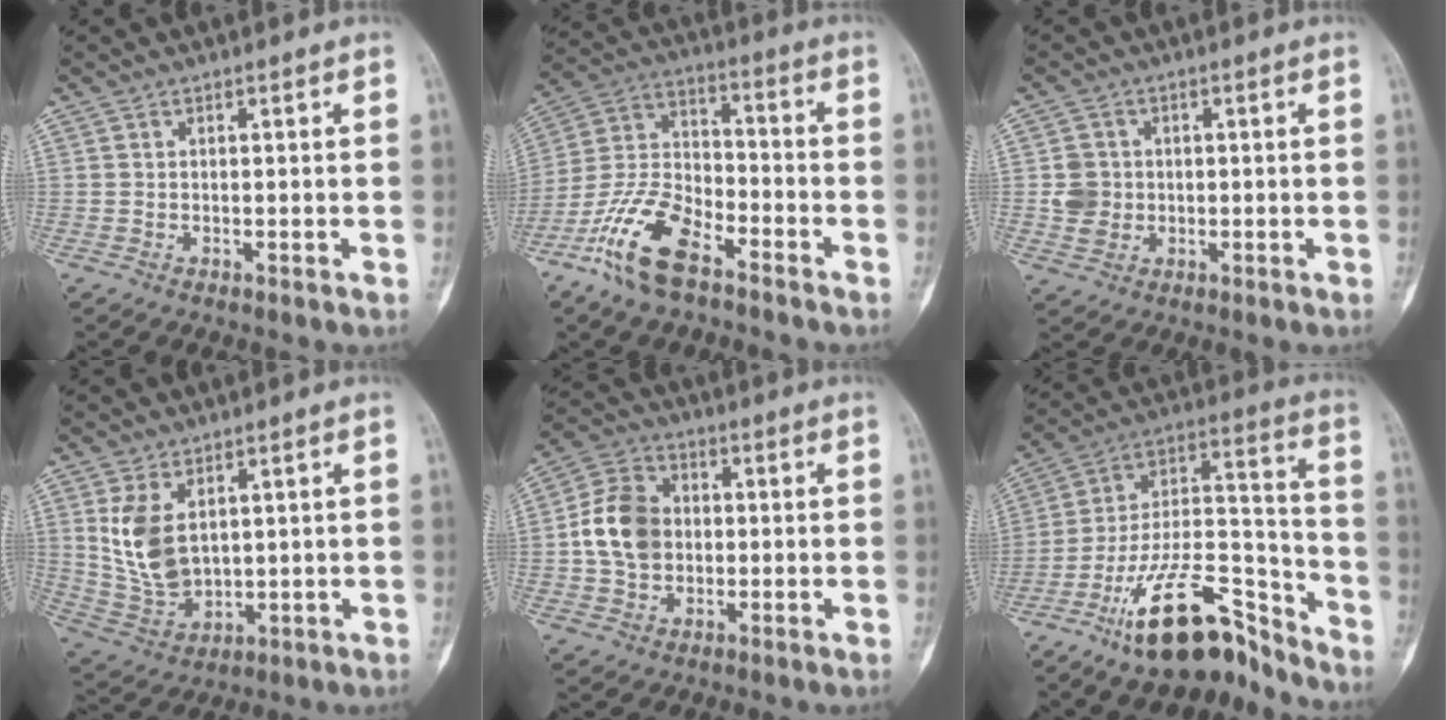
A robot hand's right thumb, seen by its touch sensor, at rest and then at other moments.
{"total": 14.1, "force": [-8.9, 6.1, 9.1], "torque": [-0.186, 0.049, -0.180]}
{"total": 4.7, "force": [0.0, 4.3, 1.9], "torque": [-0.018, 0.004, 0.003]}
{"total": 10.5, "force": [2.9, 6.5, 7.7], "torque": [-0.138, -0.016, 0.076]}
{"total": 11.1, "force": [-0.1, 8.7, 6.9], "torque": [-0.109, 0.019, -0.008]}
{"total": 20.0, "force": [-14.3, 7.2, 12.0], "torque": [-0.194, 0.110, -0.248]}